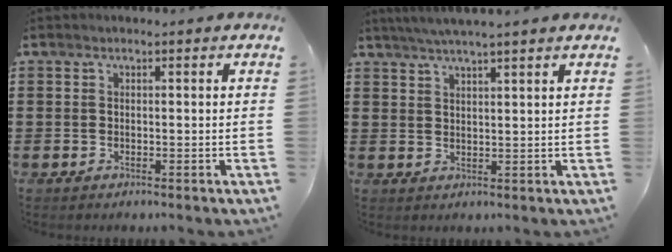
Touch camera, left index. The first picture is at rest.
{"total": 3.6, "force": [3.2, -0.5, 1.6], "torque": [-0.037, -0.006, 0.057]}